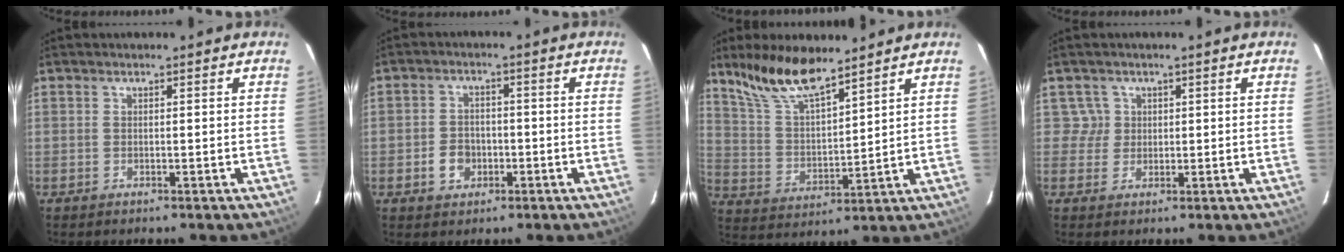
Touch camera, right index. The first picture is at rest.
{"total": 4.7, "force": [-1.8, 3.9, 2.0], "torque": [-0.048, 0.011, -0.023]}
{"total": 11.9, "force": [9.5, 2.7, 6.6], "torque": [-0.127, 0.010, 0.193]}
{"total": 2.7, "force": [0.6, 2.6, -0.3], "torque": [0.020, 0.019, 0.011]}